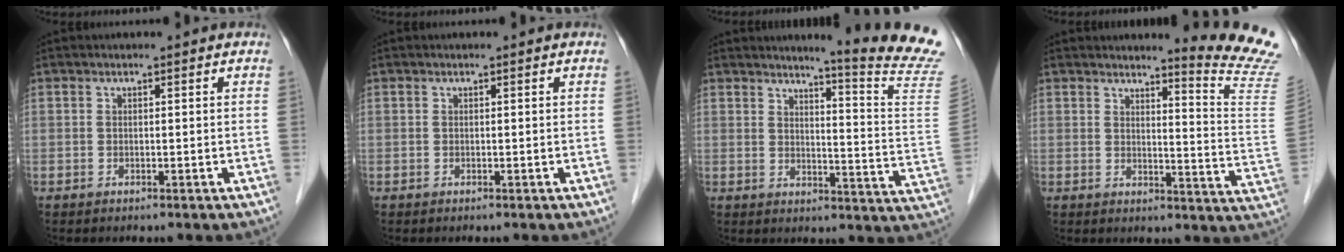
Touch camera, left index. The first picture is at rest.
{"total": 0.0}
{"total": 15.9, "force": [14.8, -2.6, 5.3], "torque": [-0.072, -0.130, 0.160]}
{"total": 12.8, "force": [12.3, -2.3, 2.7], "torque": [-0.027, -0.138, 0.125]}